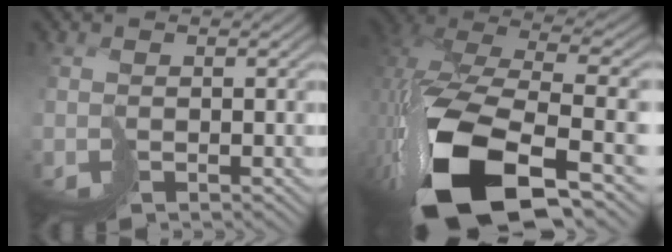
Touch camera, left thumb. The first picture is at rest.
{"total": 16.1, "force": [-4.7, 8.0, 13.2], "torque": [-0.303, -0.023, -0.054]}